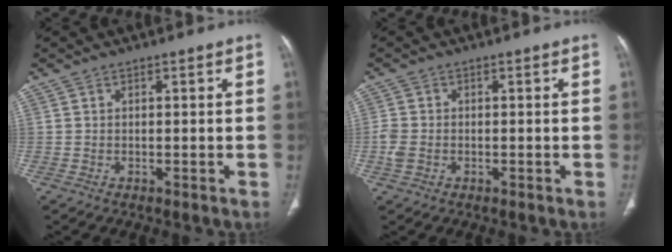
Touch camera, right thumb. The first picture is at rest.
{"total": 2.6, "force": [-0.7, 1.9, 1.6], "torque": [-0.046, 0.001, -0.015]}